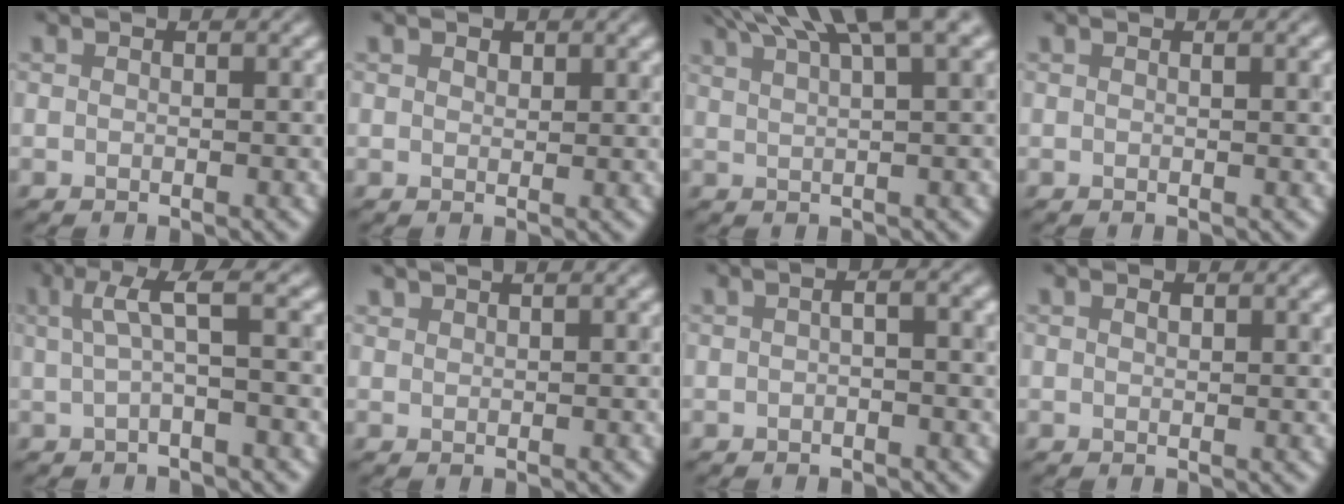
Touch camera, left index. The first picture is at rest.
{"total": 1.0, "force": [0.7, 0.5, 0.3], "torque": [-0.004, 0.004, 0.012]}
{"total": 8.7, "force": [6.1, 1.5, 6.0], "torque": [-0.060, 0.031, 0.071]}
{"total": 1.8, "force": [0.4, 0.6, 1.7], "torque": [-0.014, 0.008, -0.002]}
{"total": 3.1, "force": [0.6, 0.4, 3.0], "torque": [-0.052, 0.013, 0.007]}
{"total": 1.1, "force": [1.1, 0.1, 0.3], "torque": [-0.004, 0.001, 0.018]}
{"total": 3.4, "force": [0.5, 1.4, 3.1], "torque": [-0.031, 0.012, -0.008]}
{"total": 1.1, "force": [0.7, 0.2, 0.8], "torque": [-0.010, 0.004, 0.010]}